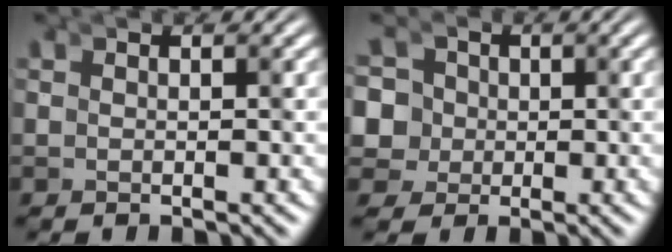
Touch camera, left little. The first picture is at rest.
{"total": 5.2, "force": [-2.4, 4.6, 0.1], "torque": [-0.075, -0.056, -0.030]}